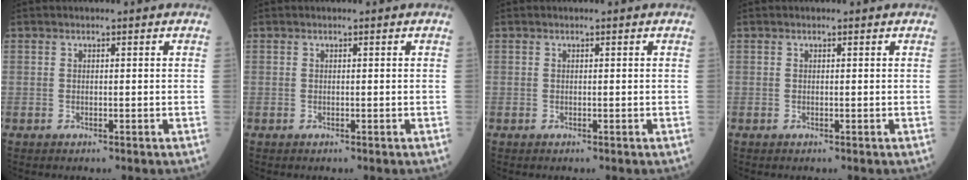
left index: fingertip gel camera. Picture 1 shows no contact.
{"total": 0.0}
{"total": 0.0}
{"total": 0.0}